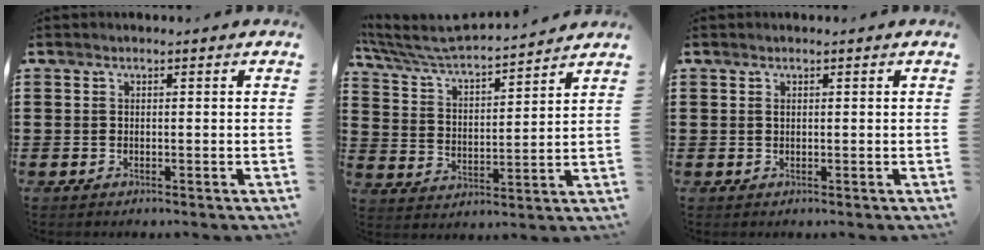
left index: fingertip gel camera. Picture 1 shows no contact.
{"total": 5.4, "force": [5.1, 0.3, 1.8], "torque": [-0.059, -0.035, 0.082]}
{"total": 0.6, "force": [0.2, 0.5, 0.3], "torque": [-0.009, 0.002, 0.005]}